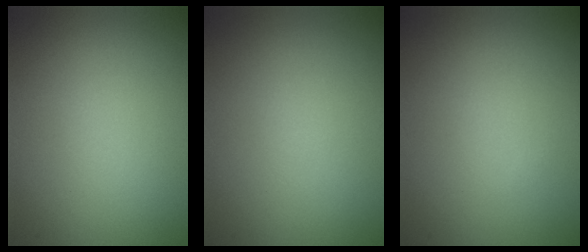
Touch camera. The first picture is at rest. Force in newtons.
{"total": 0.0}
{"total": 0.0}